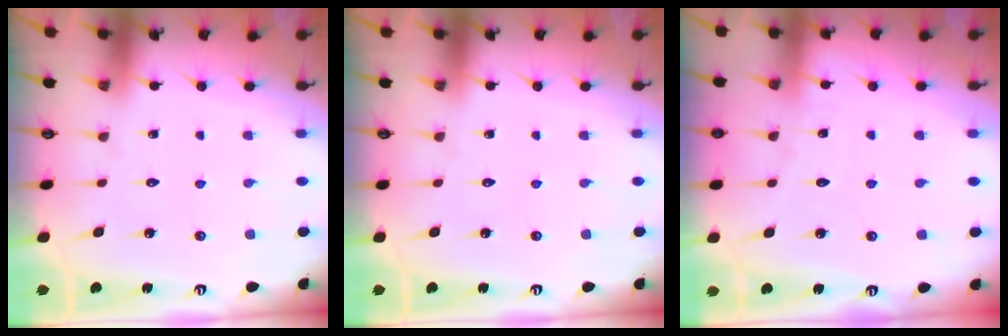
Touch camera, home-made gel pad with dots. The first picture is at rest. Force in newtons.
{"total": 0.0}
{"total": 2.6, "press": 2.6, "slide": 0.3}